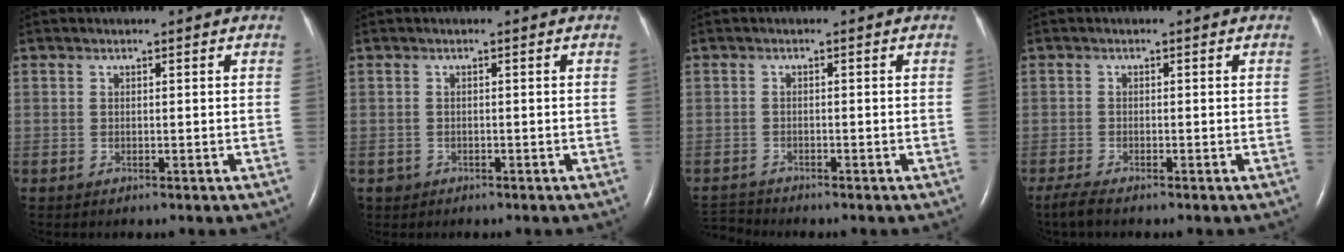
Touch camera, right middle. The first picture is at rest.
{"total": 1.1, "force": [-0.6, 0.9, -0.1], "torque": [-0.002, 0.005, -0.007]}
{"total": 2.6, "force": [-2.5, -0.2, -0.4], "torque": [0.005, -0.018, -0.045]}
{"total": 2.4, "force": [-2.0, 0.2, 1.4], "torque": [-0.039, -0.009, -0.036]}